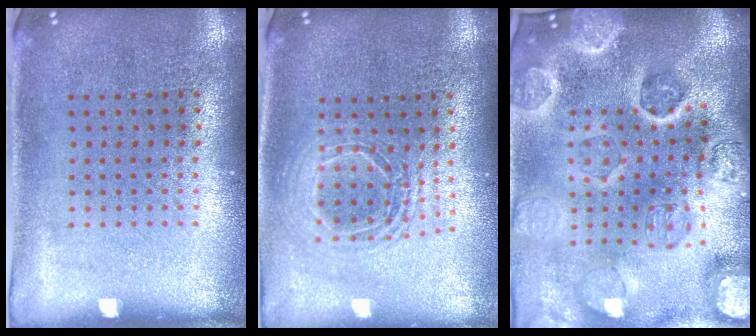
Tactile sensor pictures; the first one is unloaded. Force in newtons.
{"total": 1.5, "press": 1.3, "slide": 0.7}
{"total": 4.9, "press": 4.3, "slide": 2.3}